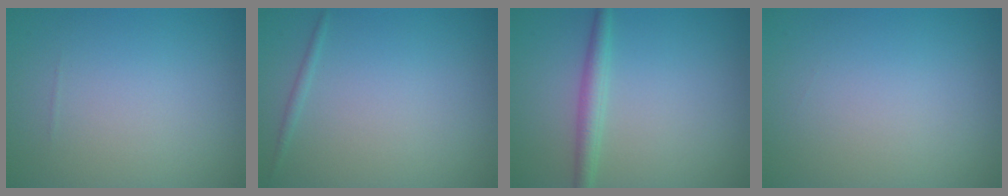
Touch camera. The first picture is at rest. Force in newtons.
{"total": 0.6, "press": 0.6, "slide": 0.1}
{"total": 2.2, "press": 2.2, "slide": 0.1}
{"total": 0.0}